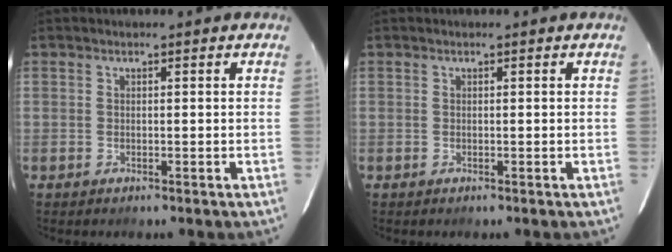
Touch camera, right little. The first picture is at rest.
{"total": 0.0}